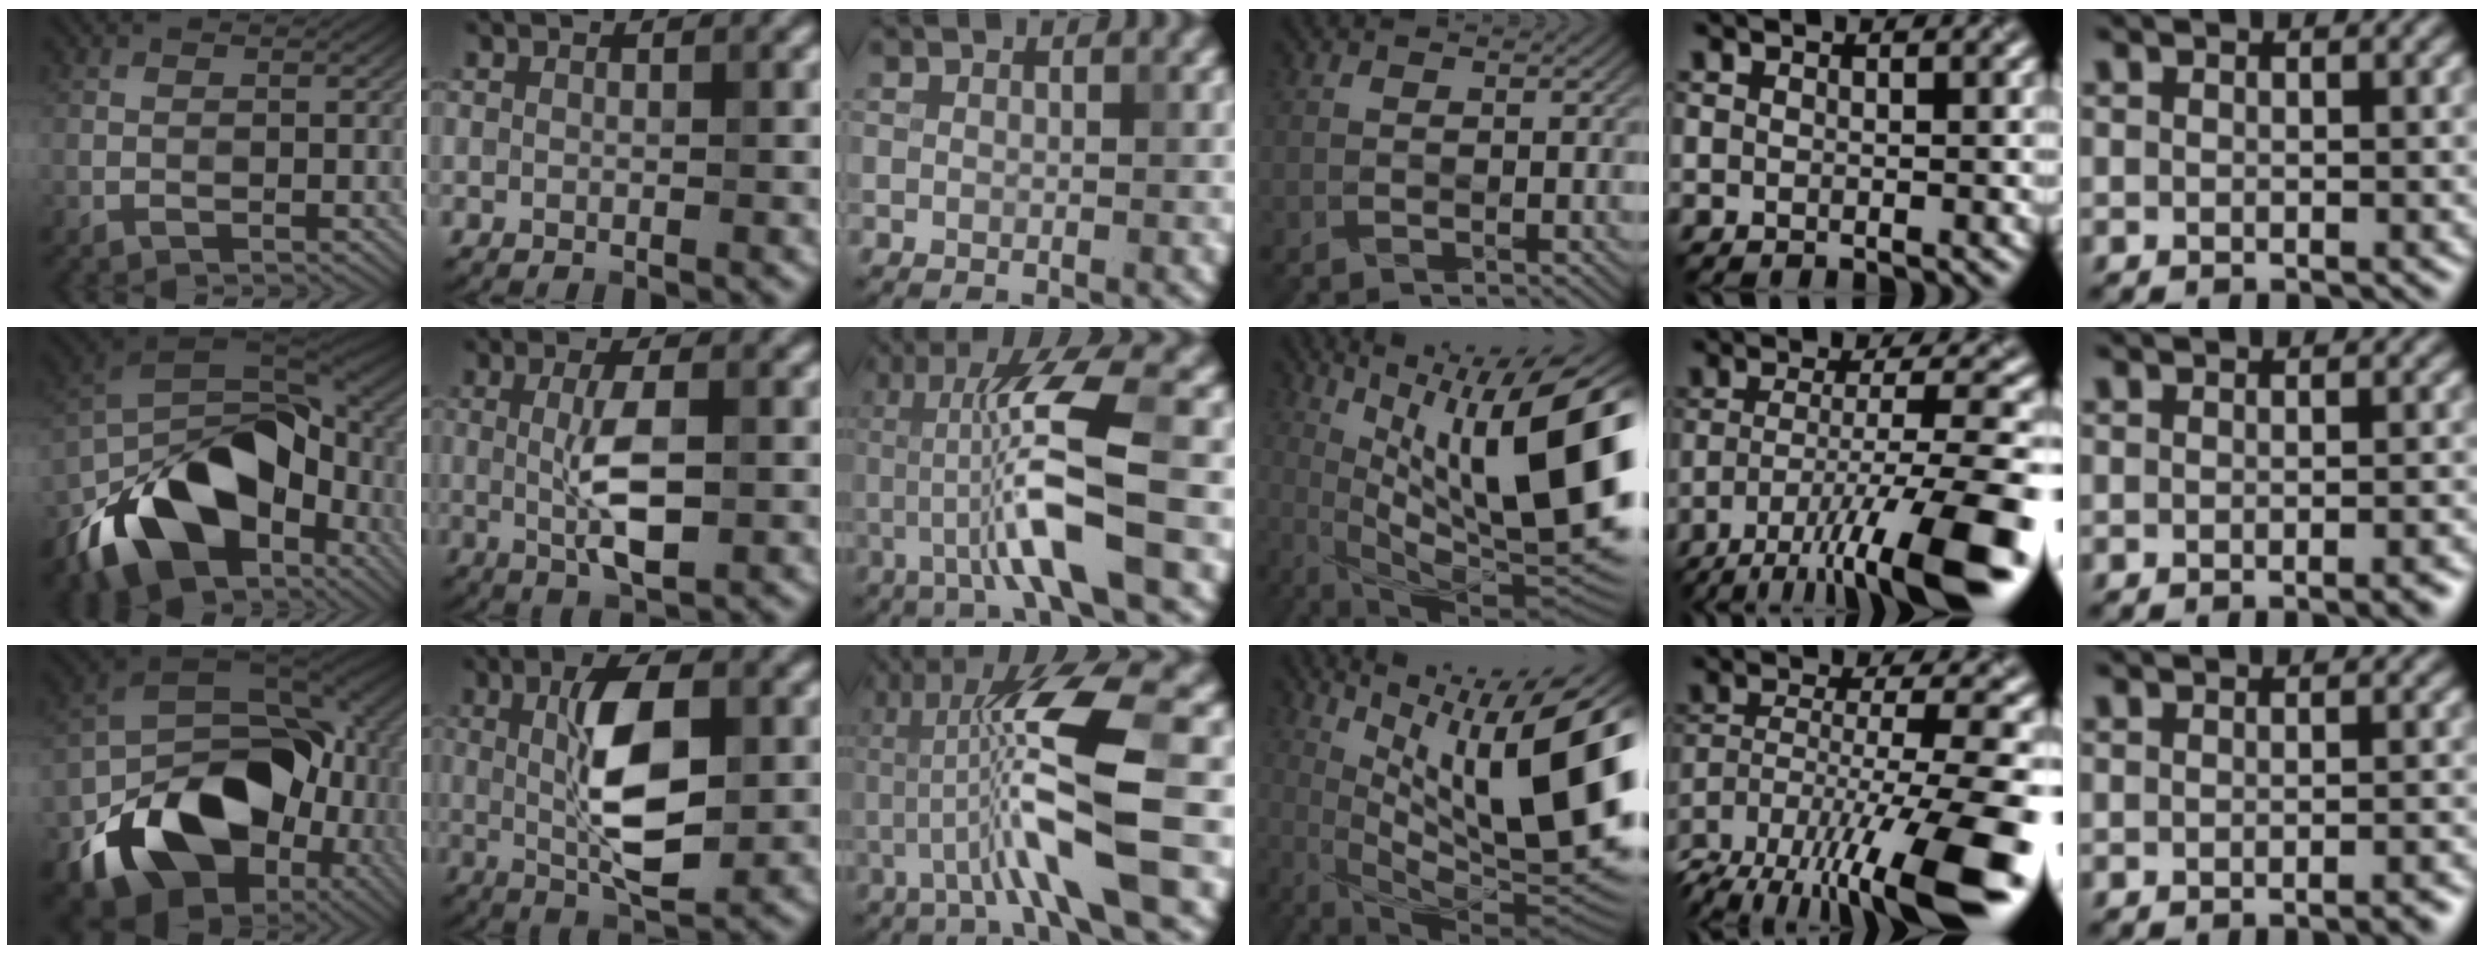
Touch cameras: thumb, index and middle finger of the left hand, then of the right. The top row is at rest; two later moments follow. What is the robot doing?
{"motion": "wrap", "object": "ethernet cable"}